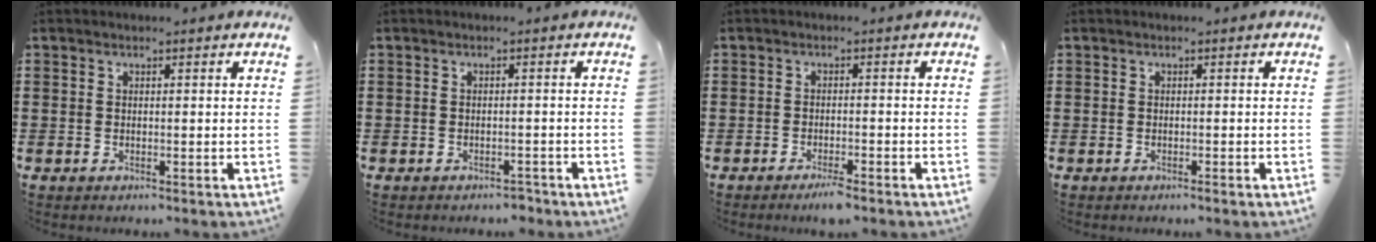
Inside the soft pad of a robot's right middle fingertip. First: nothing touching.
{"total": 1.2, "force": [-1.2, 0.4, 0.0], "torque": [-0.006, 0.001, -0.026]}
{"total": 2.1, "force": [-1.7, 0.2, 1.2], "torque": [-0.021, 0.002, -0.032]}
{"total": 0.5, "force": [-0.4, 0.1, 0.3], "torque": [-0.009, -0.003, -0.008]}